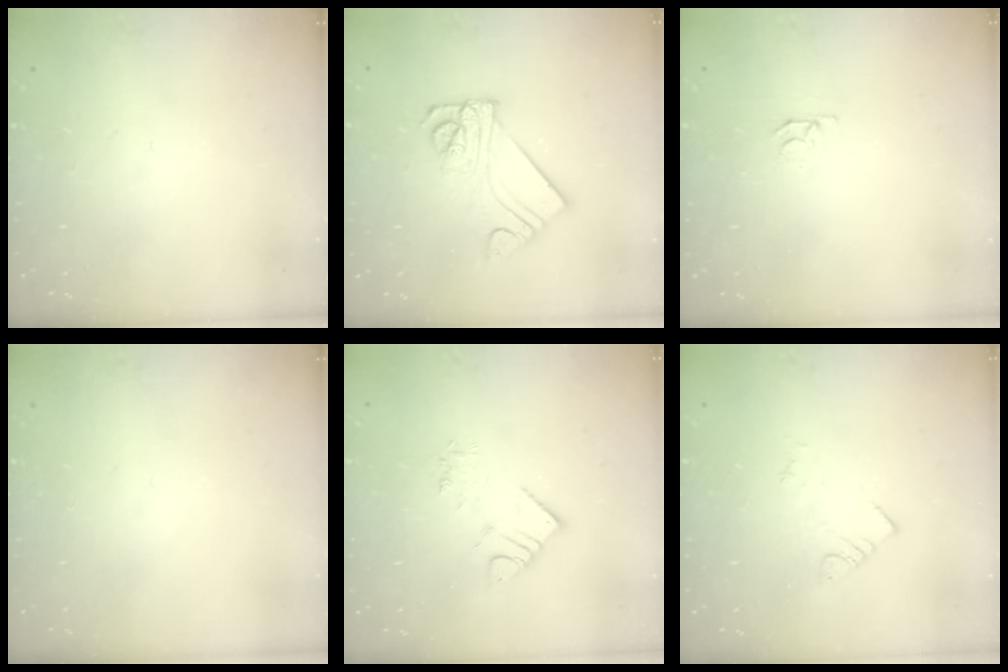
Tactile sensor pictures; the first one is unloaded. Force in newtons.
{"total": 11.1, "press": 11.0, "slide": 1.2}
{"total": 3.0, "press": 3.0, "slide": 0.3}
{"total": 0.0}
{"total": 6.3, "press": 6.3, "slide": 0.4}
{"total": 2.1, "press": 2.0, "slide": 0.4}